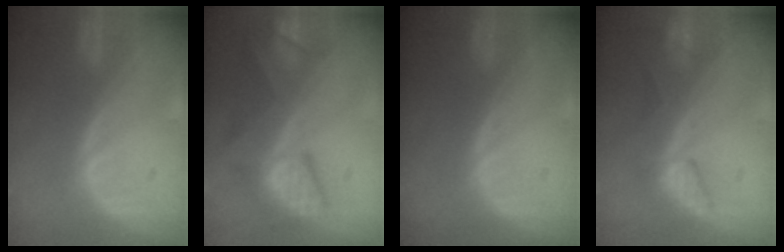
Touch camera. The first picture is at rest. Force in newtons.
{"total": 8.6, "press": 8.2, "slide": 2.6}
{"total": 0.0}
{"total": 3.2, "press": 3.1, "slide": 0.3}